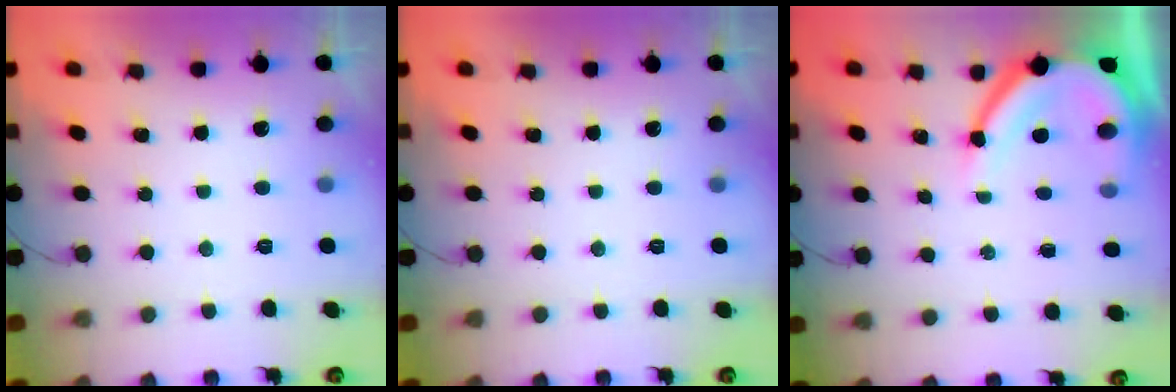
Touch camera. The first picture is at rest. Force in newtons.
{"total": 0.0}
{"total": 10.3, "press": 10.2, "slide": 1.1}